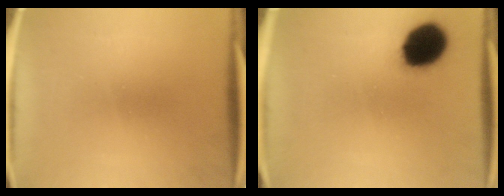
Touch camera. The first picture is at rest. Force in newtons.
{"total": 14.5}